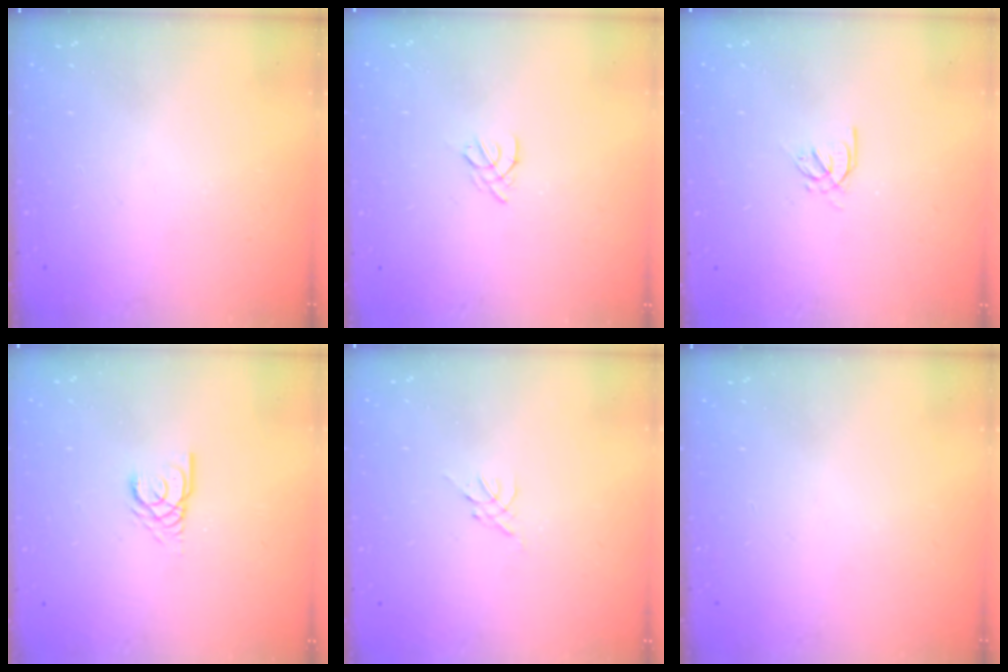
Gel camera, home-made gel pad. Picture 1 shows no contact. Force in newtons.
{"total": 2.0, "press": 1.9, "slide": 0.5}
{"total": 2.6, "press": 2.5, "slide": 0.7}
{"total": 2.7, "press": 2.7, "slide": 0.2}
{"total": 0.5, "press": 0.4, "slide": 0.3}
{"total": 0.0}